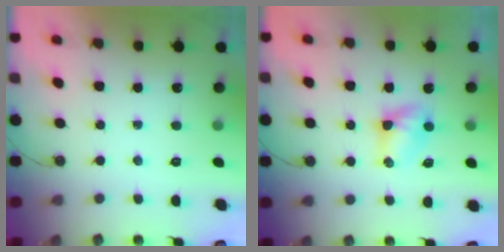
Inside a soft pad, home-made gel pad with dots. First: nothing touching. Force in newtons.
{"total": 6.1, "press": 5.5, "slide": 2.6}